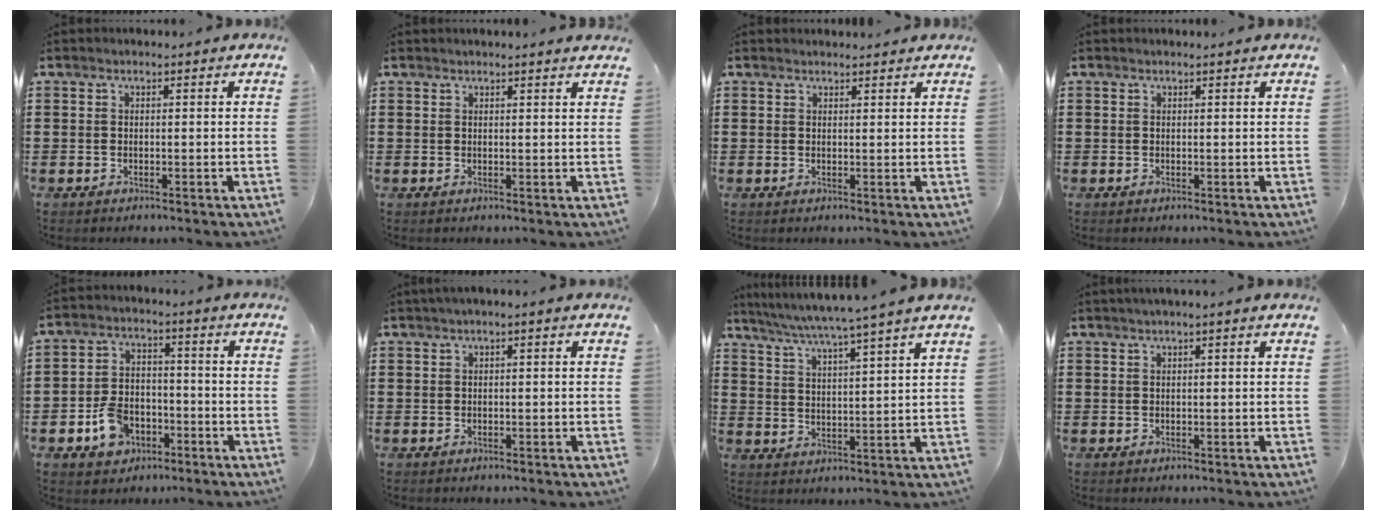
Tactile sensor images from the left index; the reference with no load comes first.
{"total": 1.2, "force": [1.1, -0.2, 0.3], "torque": [-0.007, -0.002, 0.021]}
{"total": 1.0, "force": [1.0, 0.1, 0.0], "torque": [-0.004, 0.000, 0.020]}
{"total": 0.0}
{"total": 6.3, "force": [-3.4, 4.4, 3.0], "torque": [-0.072, 0.015, -0.065]}
{"total": 1.0, "force": [-0.2, 0.0, 0.9], "torque": [-0.012, -0.004, -0.003]}
{"total": 5.0, "force": [4.2, -1.5, 2.1], "torque": [-0.058, -0.034, 0.066]}
{"total": 0.9, "force": [0.4, -0.2, 0.8], "torque": [-0.013, -0.001, 0.007]}